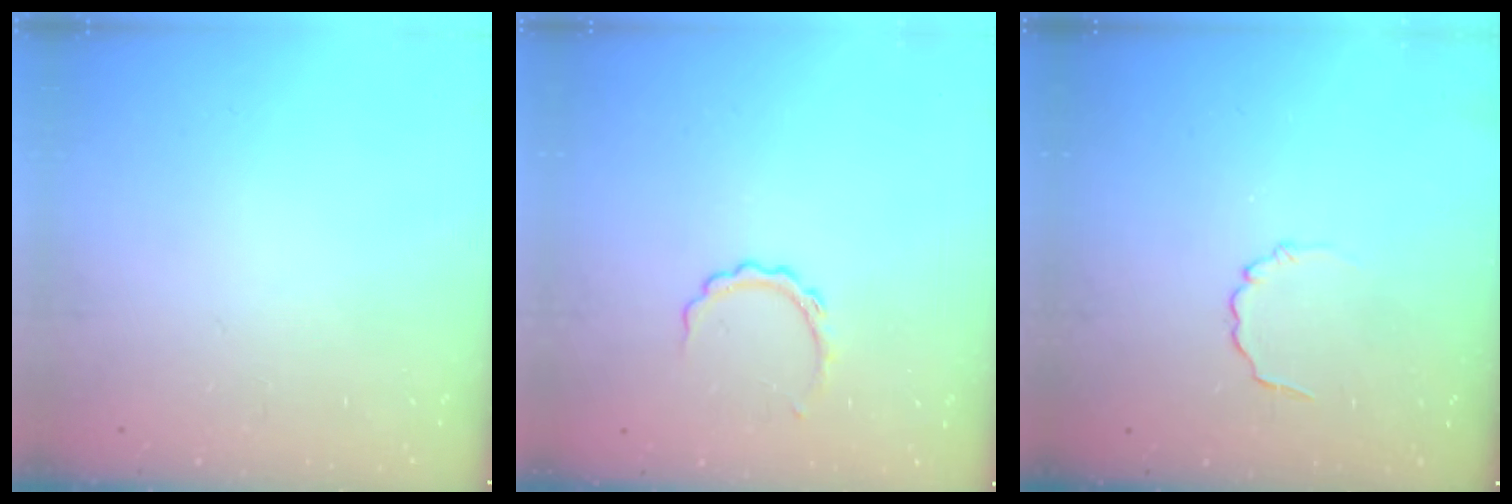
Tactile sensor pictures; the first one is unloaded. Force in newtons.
{"total": 4.9, "press": 4.9, "slide": 0.1}
{"total": 2.3, "press": 2.1, "slide": 0.9}